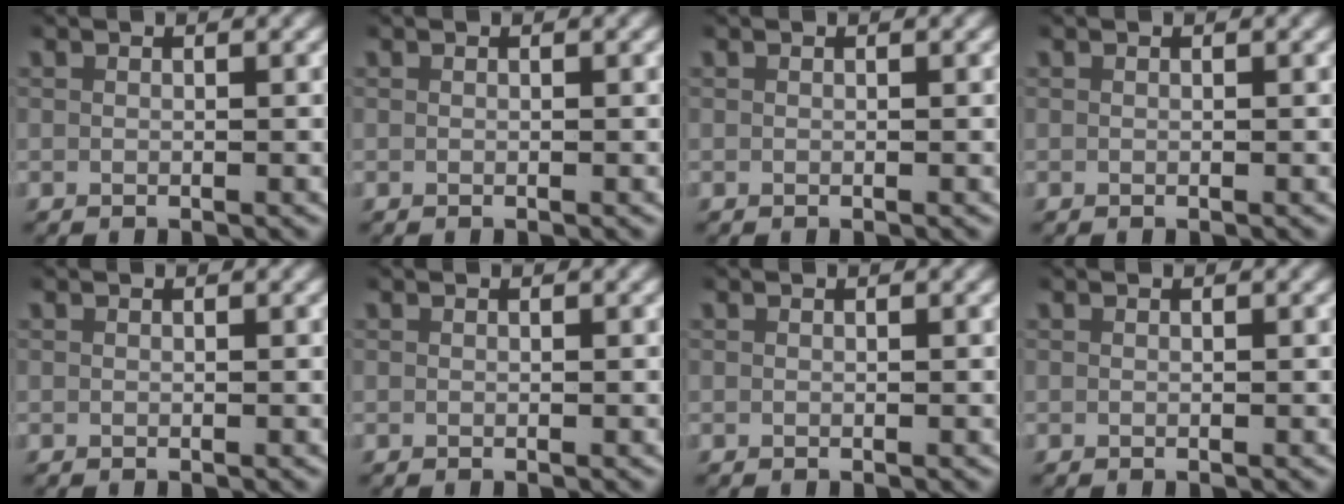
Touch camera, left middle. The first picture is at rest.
{"total": 0.0}
{"total": 0.0}
{"total": 0.0}
{"total": 0.0}
{"total": 0.0}
{"total": 0.0}
{"total": 0.0}